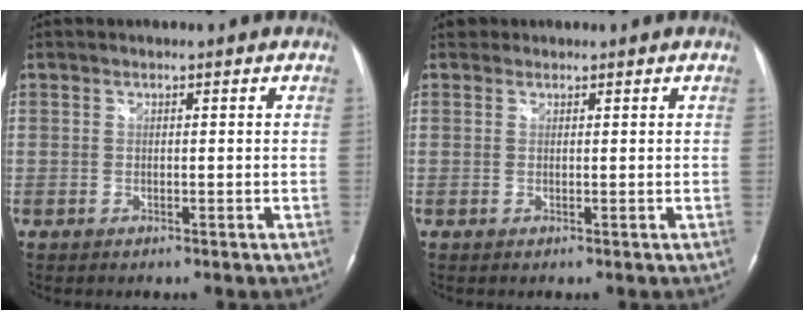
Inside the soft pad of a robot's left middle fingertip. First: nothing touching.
{"total": 1.0, "force": [0.7, 0.7, -0.1], "torque": [0.005, 0.009, 0.009]}